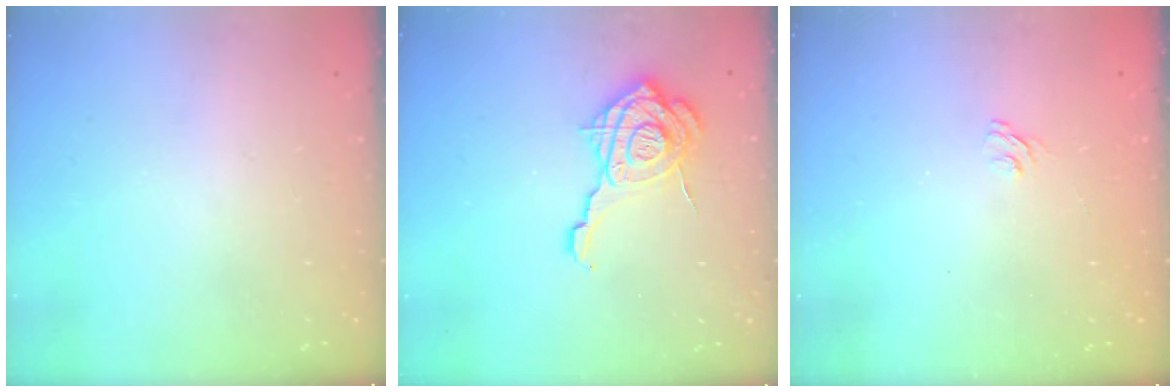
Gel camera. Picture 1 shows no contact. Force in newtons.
{"total": 18.2, "press": 18.1, "slide": 2.0}
{"total": 3.1, "press": 2.8, "slide": 1.3}